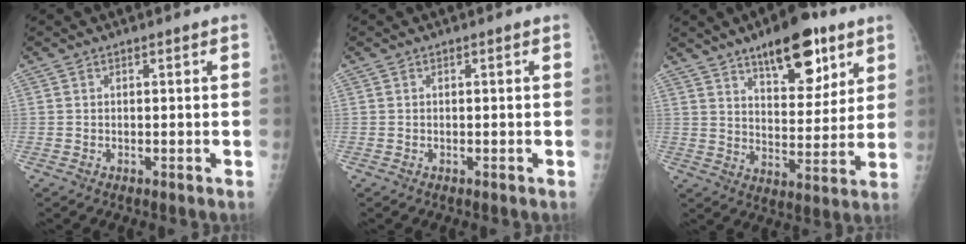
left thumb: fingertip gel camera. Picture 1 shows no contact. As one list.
[{"total": 0.0}, {"total": 15.5, "force": [9.4, 6.5, 10.4], "torque": [-0.110, -0.049, 0.144]}]